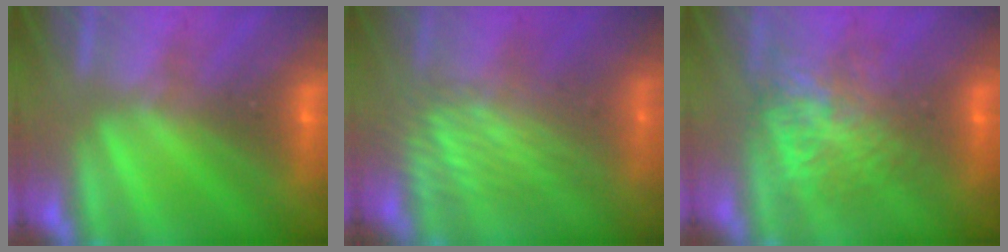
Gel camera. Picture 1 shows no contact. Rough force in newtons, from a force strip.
{"total": 2.9}
{"total": 5.8}